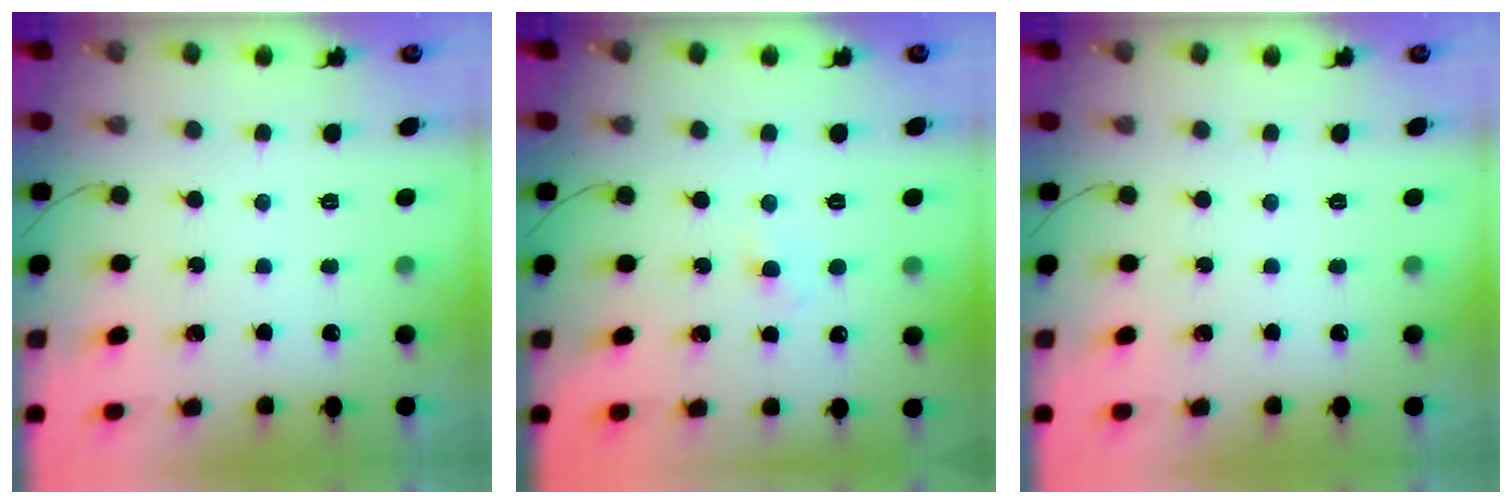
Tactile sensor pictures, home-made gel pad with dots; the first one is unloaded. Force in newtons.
{"total": 1.9, "press": 1.6, "slide": 1.0}
{"total": 0.0}